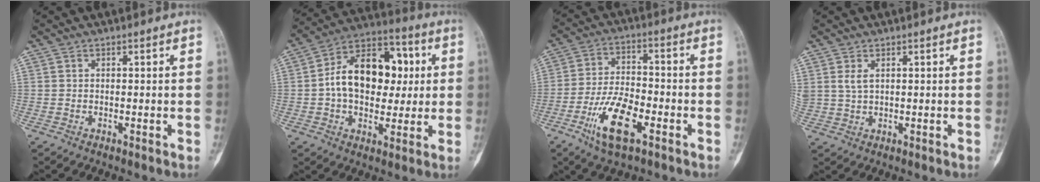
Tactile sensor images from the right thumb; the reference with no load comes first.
{"total": 17.7, "force": [1.5, 12.0, 13.0], "torque": [-0.167, 0.028, 0.018]}
{"total": 11.7, "force": [-5.4, 4.9, 9.2], "torque": [-0.177, 0.020, -0.097]}
{"total": 2.5, "force": [1.1, 1.3, 1.8], "torque": [-0.040, -0.002, 0.030]}